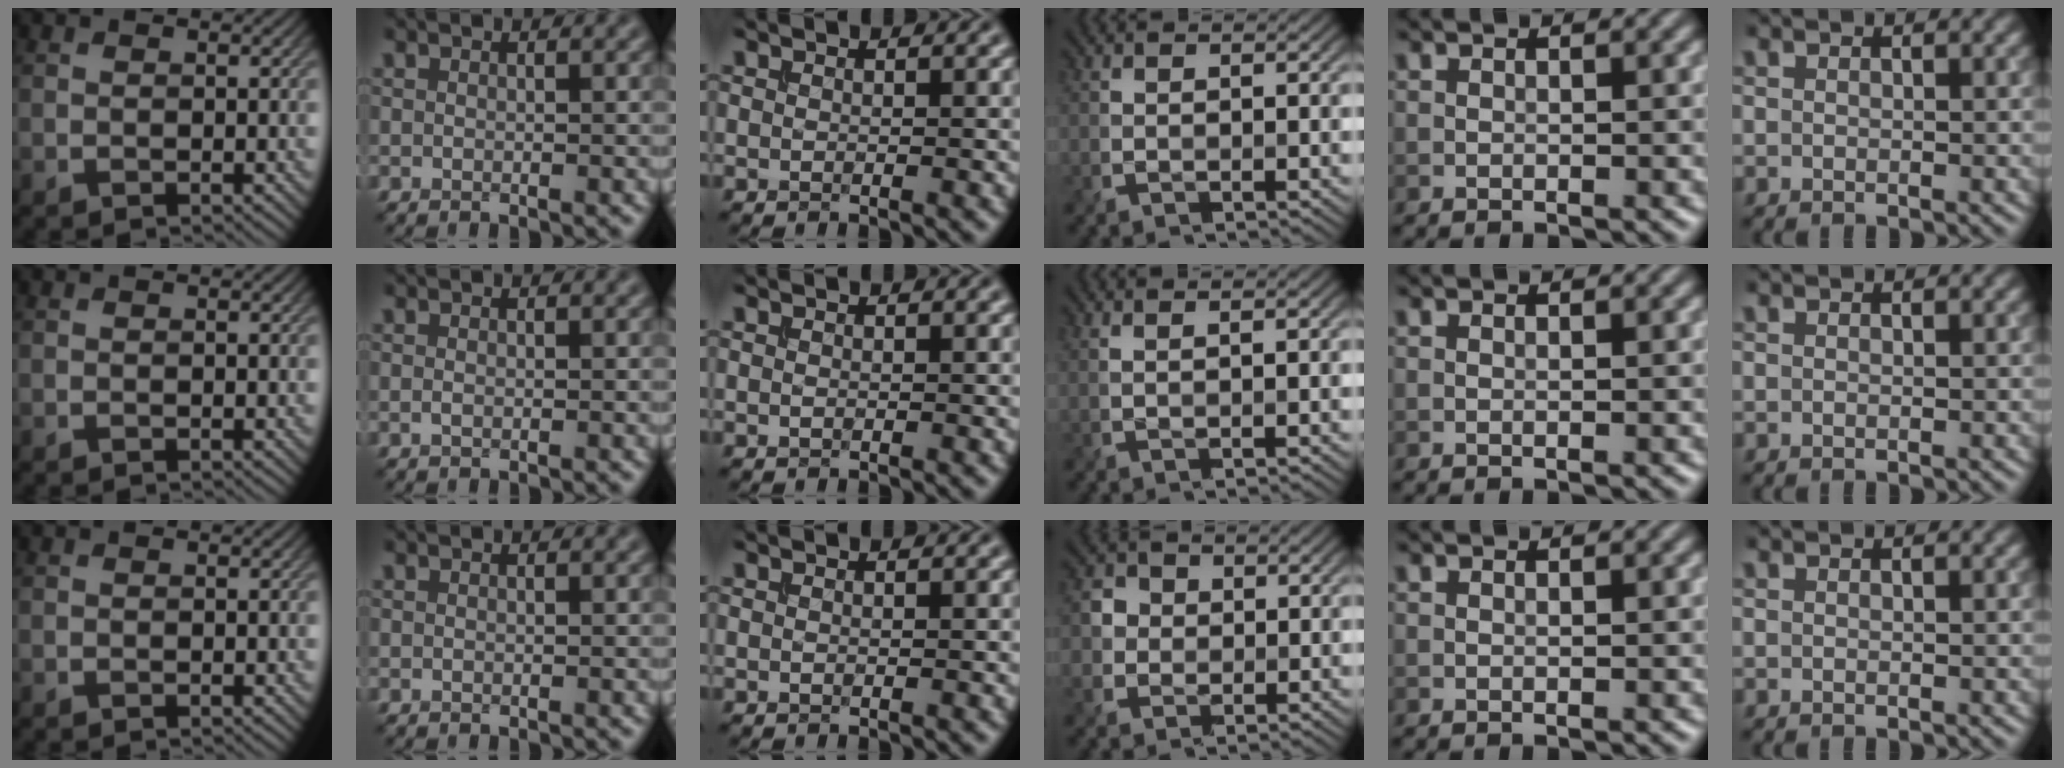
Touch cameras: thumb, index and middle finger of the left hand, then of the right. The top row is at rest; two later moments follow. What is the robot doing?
{"motion": "insert", "object": "drawer"}